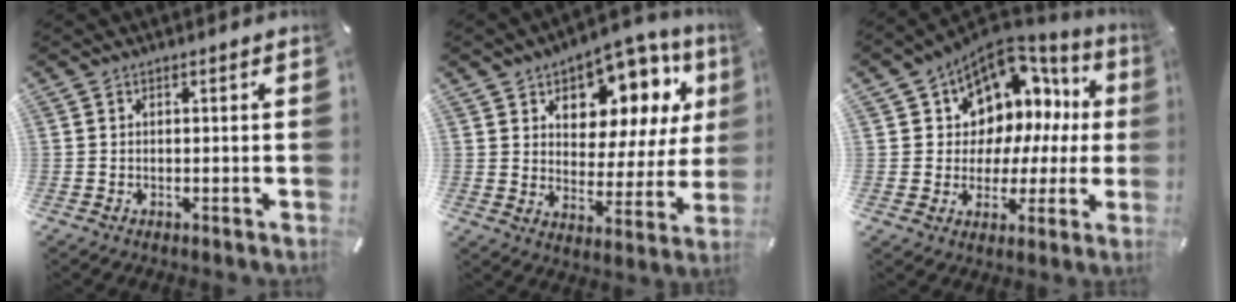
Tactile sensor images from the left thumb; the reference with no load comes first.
{"total": 11.7, "force": [7.4, 7.7, 4.7], "torque": [-0.064, -0.070, 0.130]}
{"total": 10.8, "force": [5.6, 8.6, 3.2], "torque": [-0.051, -0.068, 0.103]}